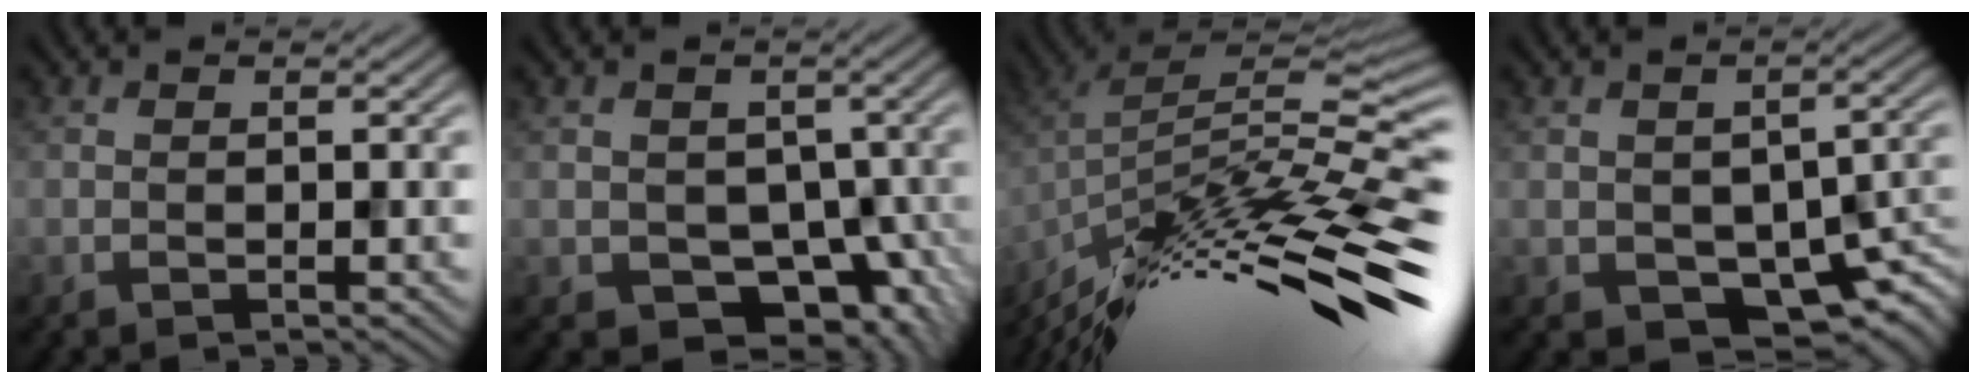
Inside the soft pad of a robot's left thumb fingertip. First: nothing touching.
{"total": 6.3, "force": [-2.2, 5.2, 2.9], "torque": [-0.039, -0.027, -0.015]}
{"total": 15.7, "force": [-10.1, 5.2, 10.9], "torque": [-0.183, 0.027, -0.155]}
{"total": 6.7, "force": [-3.0, 4.3, 4.1], "torque": [-0.063, -0.031, -0.027]}